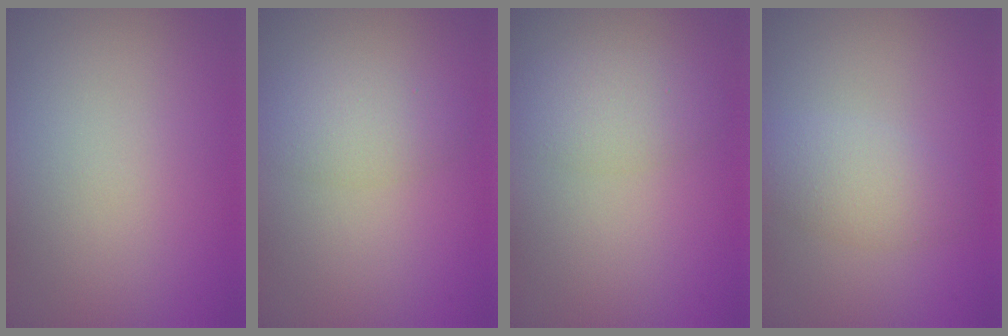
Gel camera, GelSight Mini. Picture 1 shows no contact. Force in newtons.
{"total": 2.7, "press": 2.7, "slide": 0.2}
{"total": 2.8, "press": 2.8, "slide": 0.2}
{"total": 2.9, "press": 2.9, "slide": 0.1}